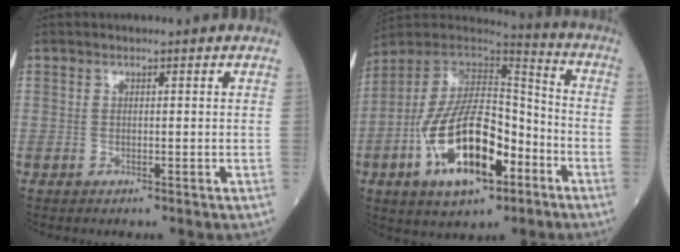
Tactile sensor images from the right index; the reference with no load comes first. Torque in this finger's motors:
{"motor_torque": [1.34, -0.80, 1.05, 0.21]}